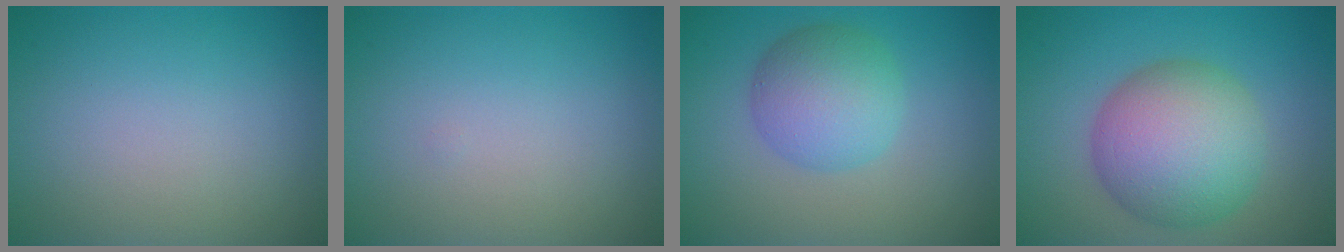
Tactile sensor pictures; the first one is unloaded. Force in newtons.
{"total": 0.0}
{"total": 5.1, "press": 5.1, "slide": 0.1}
{"total": 8.9, "press": 8.9, "slide": 0.3}